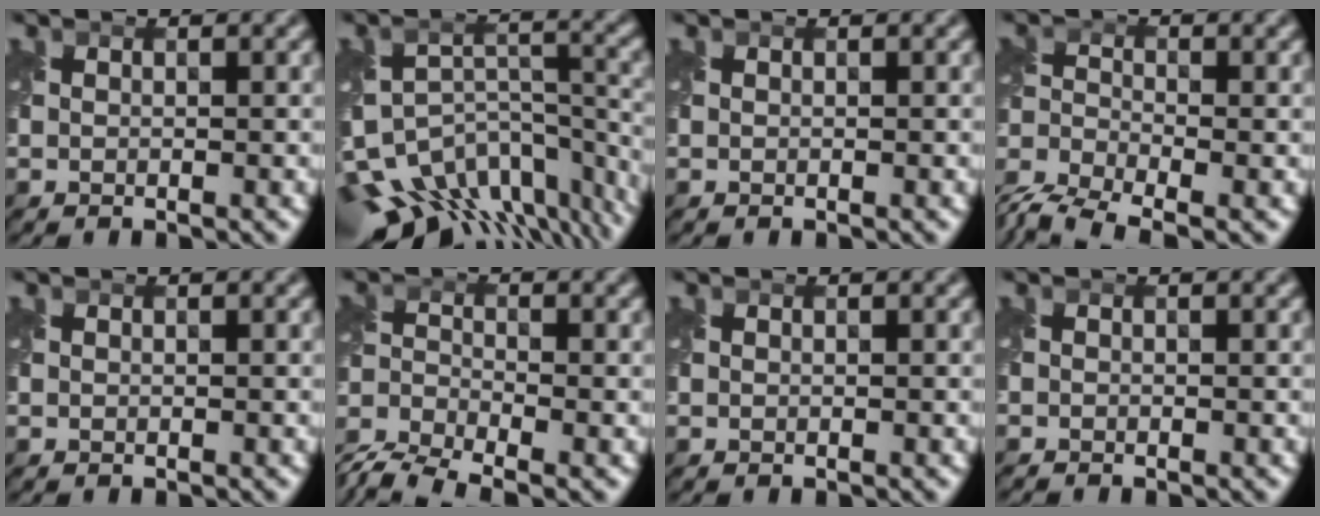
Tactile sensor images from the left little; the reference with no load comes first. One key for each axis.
{"total": 13.9, "fx": -10.7, "fy": 6.3, "fz": 6.3, "tx": -0.113, "ty": -0.008, "tz": -0.124}
{"total": 0.0}
{"total": 7.9, "fx": -6.2, "fy": 3.0, "fz": 3.8, "tx": -0.084, "ty": -0.028, "tz": -0.109}
{"total": 0.0}
{"total": 7.6, "fx": -6.3, "fy": 2.4, "fz": 3.3, "tx": -0.068, "ty": -0.024, "tz": -0.119}
{"total": 0.0}
{"total": 0.7, "fx": -0.7, "fy": 0.0, "fz": 0.0, "tx": 0.002, "ty": -0.008, "tz": -0.015}